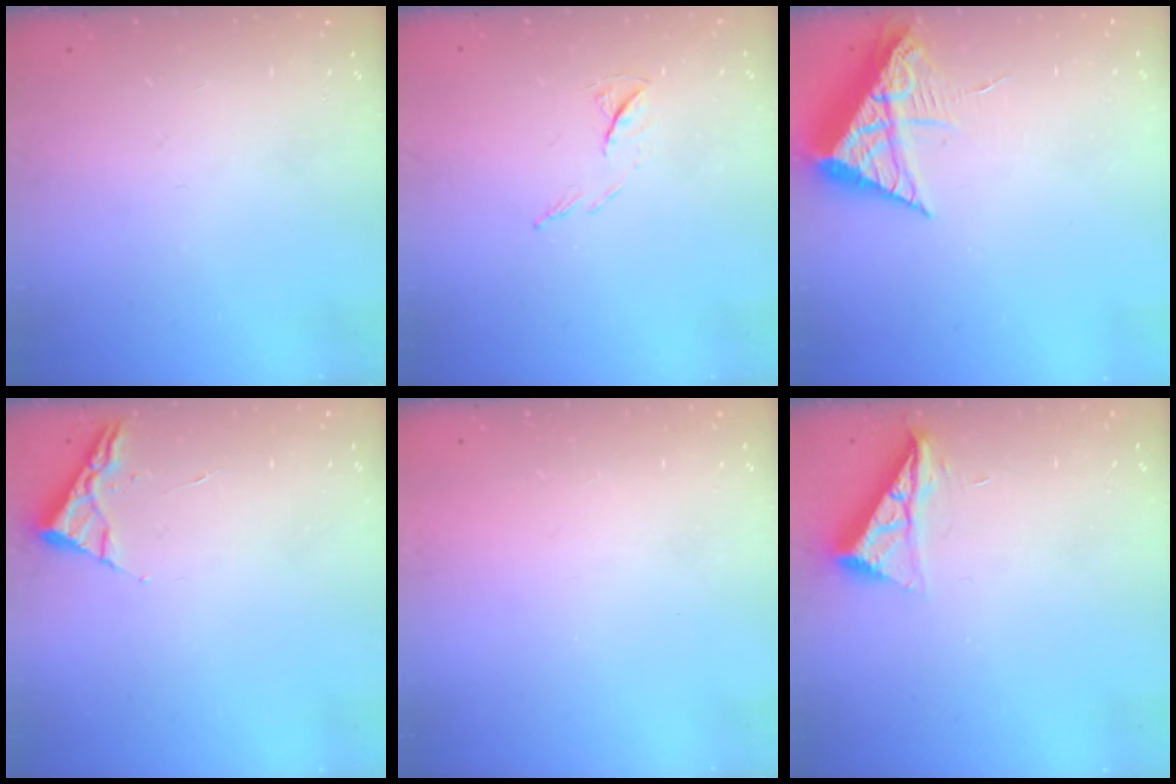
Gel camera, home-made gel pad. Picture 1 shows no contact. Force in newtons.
{"total": 5.7, "press": 5.6, "slide": 1.2}
{"total": 9.8, "press": 9.8, "slide": 0.6}
{"total": 3.1, "press": 3.0, "slide": 0.4}
{"total": 1.5, "press": 1.5, "slide": 0.1}
{"total": 7.7, "press": 7.7, "slide": 0.3}